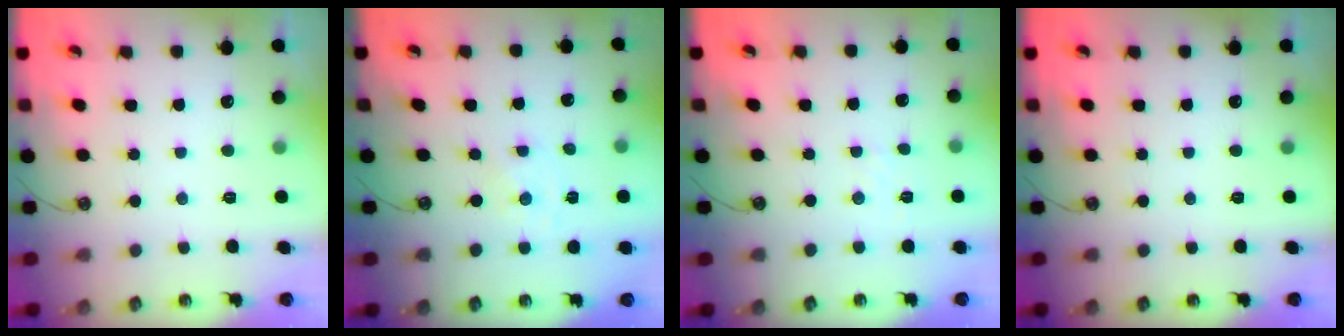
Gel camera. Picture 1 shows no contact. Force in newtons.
{"total": 0.0}
{"total": 2.4, "press": 2.4, "slide": 0.4}
{"total": 0.0}